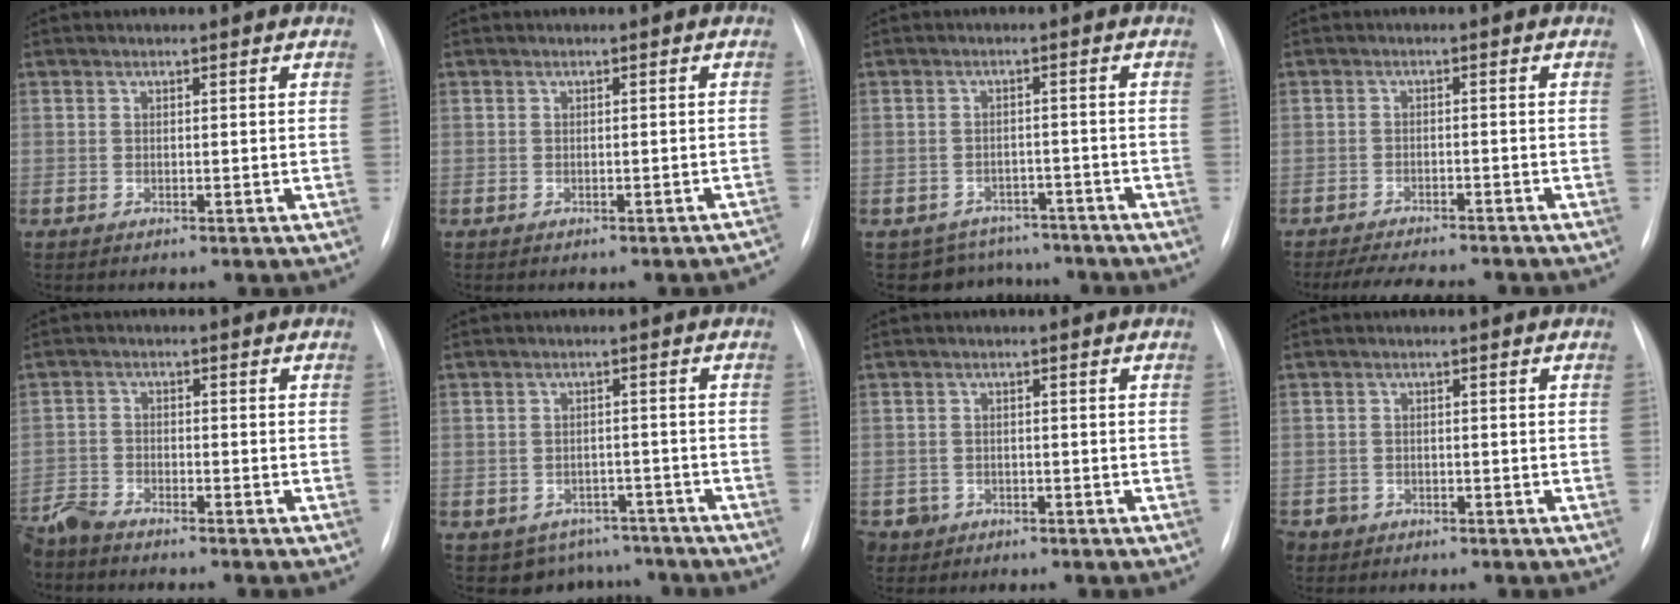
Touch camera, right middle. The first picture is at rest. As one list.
[{"total": 3.2, "force": [-3.1, 0.5, 0.8], "torque": [0.003, -0.003, -0.030]}, {"total": 6.8, "force": [-5.9, 3.3, -0.7], "torque": [0.016, 0.025, -0.073]}, {"total": 10.1, "force": [-9.1, 1.8, 4.0], "torque": [-0.060, -0.005, -0.126]}, {"total": 5.7, "force": [-5.4, 0.5, 1.6], "torque": [-0.028, -0.018, -0.102]}, {"total": 6.2, "force": [-5.1, 3.6, -0.5], "torque": [0.021, 0.025, -0.062]}, {"total": 3.5, "force": [-2.1, 2.8, -0.1], "torque": [0.001, 0.006, -0.036]}, {"total": 2.8, "force": [-1.9, 2.1, 0.0], "torque": [-0.004, 0.005, -0.035]}]